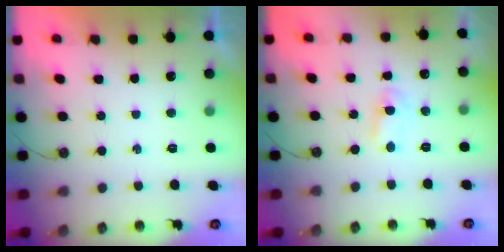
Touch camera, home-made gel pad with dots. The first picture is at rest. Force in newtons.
{"total": 1.7, "press": 1.7, "slide": 0.3}